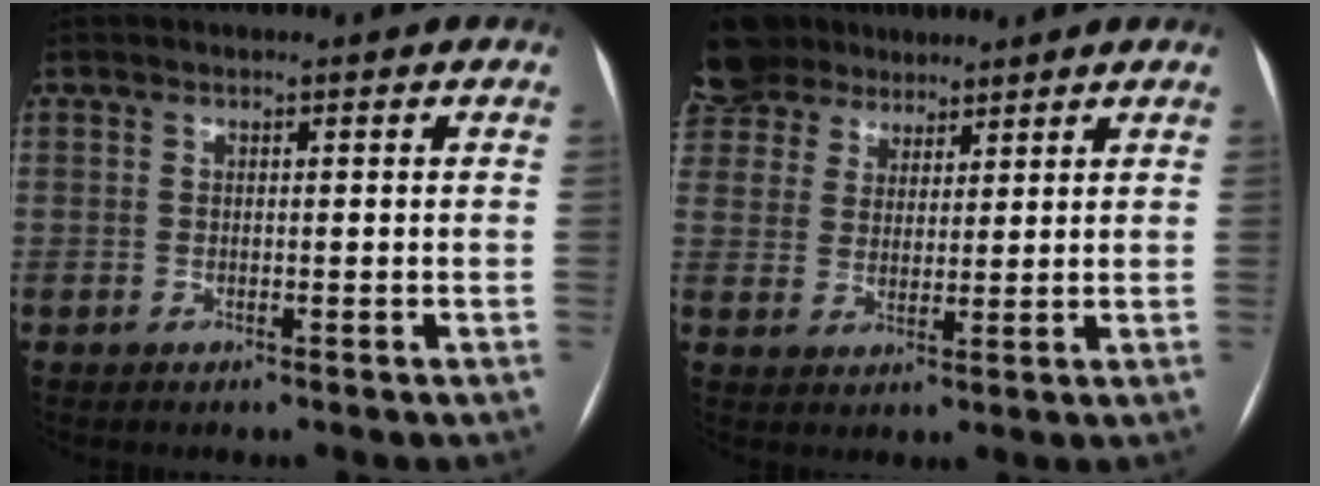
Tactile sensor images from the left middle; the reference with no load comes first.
{"total": 12.6, "force": [9.9, 7.4, 2.5], "torque": [-0.079, 0.041, 0.190]}